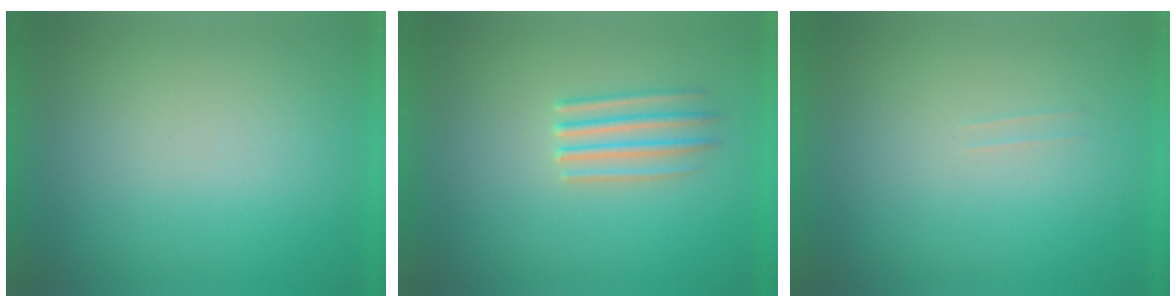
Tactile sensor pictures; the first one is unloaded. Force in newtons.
{"total": 2.9}
{"total": 1.0}